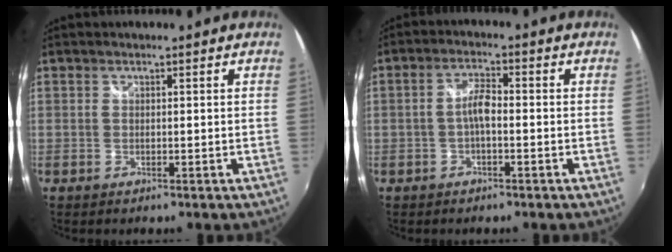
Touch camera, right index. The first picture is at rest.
{"total": 3.3, "force": [-1.0, 1.0, 3.0], "torque": [-0.061, 0.010, -0.020]}